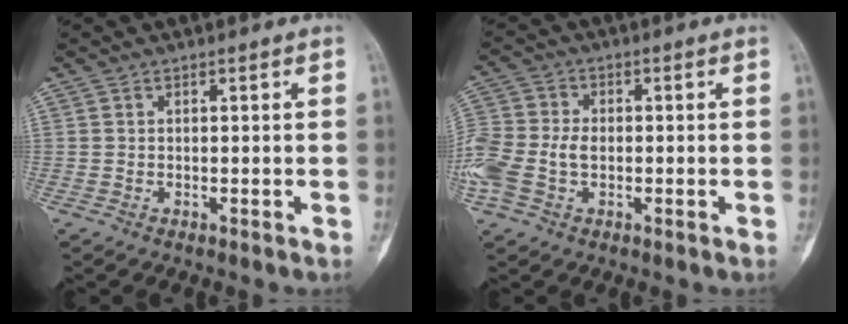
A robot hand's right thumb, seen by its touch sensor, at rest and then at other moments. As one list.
[{"total": 12.6, "force": [-1.9, 9.0, 8.6], "torque": [-0.230, 0.018, -0.033]}]